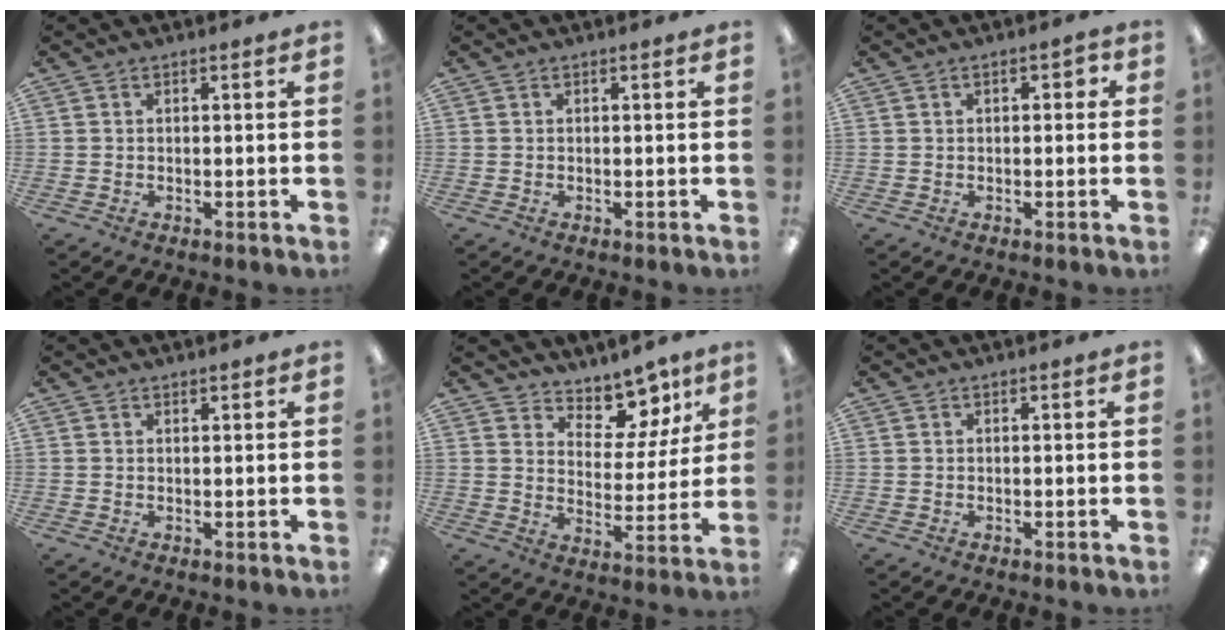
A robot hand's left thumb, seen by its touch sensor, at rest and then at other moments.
{"total": 0.0}
{"total": 2.7, "force": [0.5, 1.5, 2.2], "torque": [-0.035, 0.006, 0.006]}
{"total": 0.7, "force": [0.7, 0.2, 0.1], "torque": [-0.002, 0.001, 0.012]}
{"total": 9.9, "force": [8.4, 4.5, 2.7], "torque": [-0.046, -0.069, 0.153]}
{"total": 0.0}